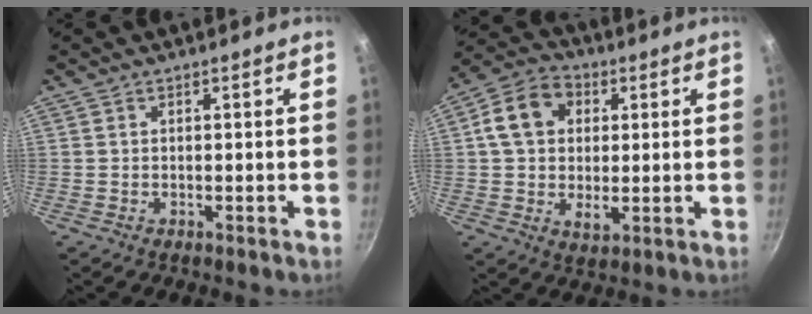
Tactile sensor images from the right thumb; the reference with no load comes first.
{"total": 12.3, "force": [2.7, 9.2, 7.7], "torque": [-0.120, 0.002, 0.032]}